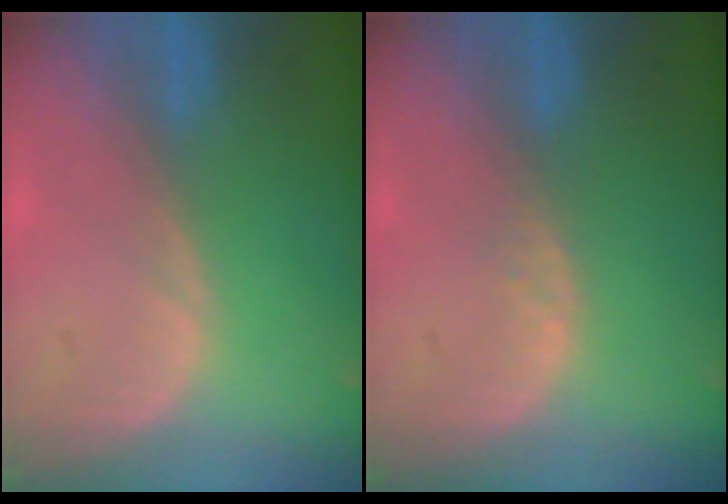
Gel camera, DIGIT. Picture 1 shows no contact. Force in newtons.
{"total": 1.0, "press": 1.0, "slide": 0.2}